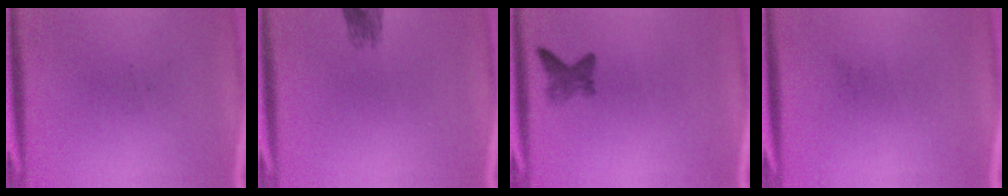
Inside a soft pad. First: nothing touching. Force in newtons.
{"total": 2.2}
{"total": 2.0}
{"total": 0.0}